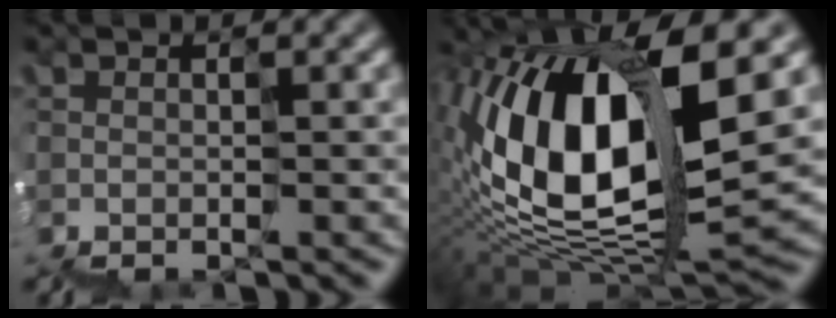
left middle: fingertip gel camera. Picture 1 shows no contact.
{"total": 14.1, "force": [2.1, 6.0, 12.5], "torque": [-0.256, 0.027, 0.041]}